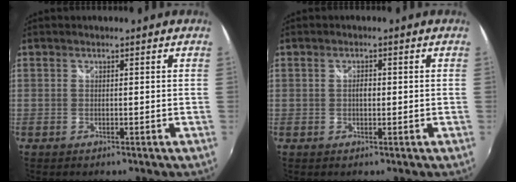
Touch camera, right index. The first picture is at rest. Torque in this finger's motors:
{"motor_torque": [0.31, -0.07, 0.25, 0.05]}